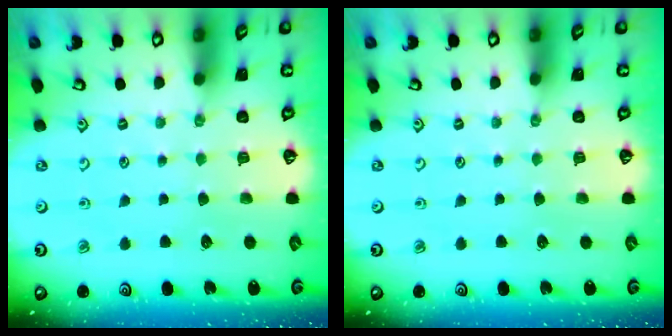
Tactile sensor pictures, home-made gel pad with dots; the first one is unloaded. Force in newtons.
{"total": 0.0}